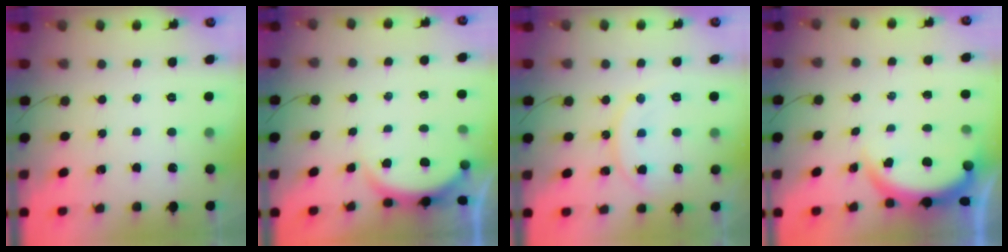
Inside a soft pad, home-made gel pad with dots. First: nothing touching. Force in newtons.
{"total": 3.5, "press": 3.4, "slide": 0.6}
{"total": 11.0, "press": 11.0, "slide": 0.7}
{"total": 4.0, "press": 4.0, "slide": 0.2}